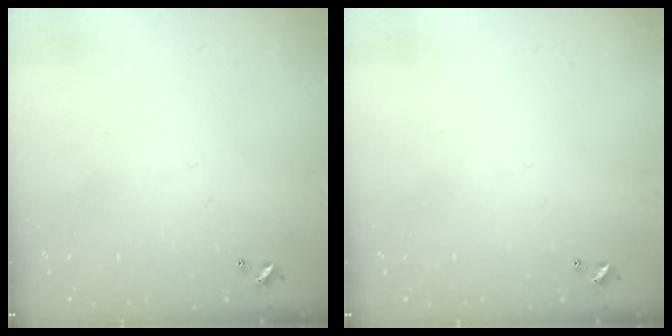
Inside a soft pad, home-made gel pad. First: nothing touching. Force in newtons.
{"total": 0.0}